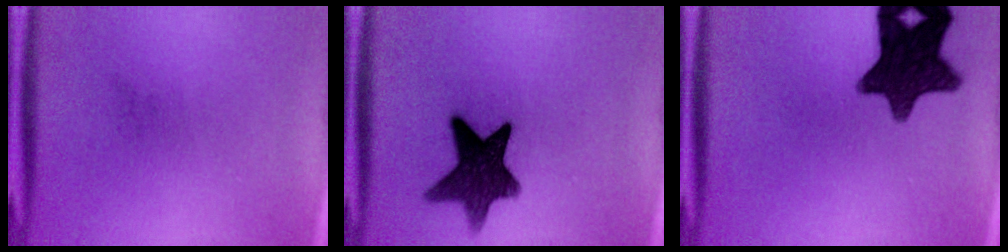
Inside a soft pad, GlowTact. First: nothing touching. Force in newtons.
{"total": 12.3}
{"total": 13.6}